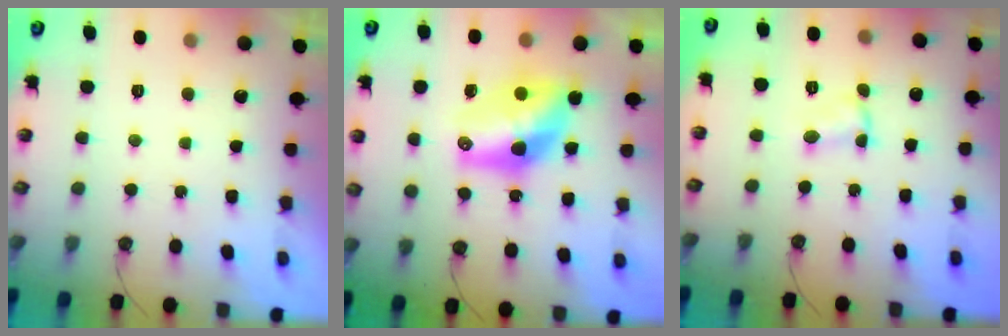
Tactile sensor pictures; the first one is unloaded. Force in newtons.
{"total": 11.7, "press": 11.7, "slide": 0.9}
{"total": 1.5, "press": 1.5, "slide": 0.2}